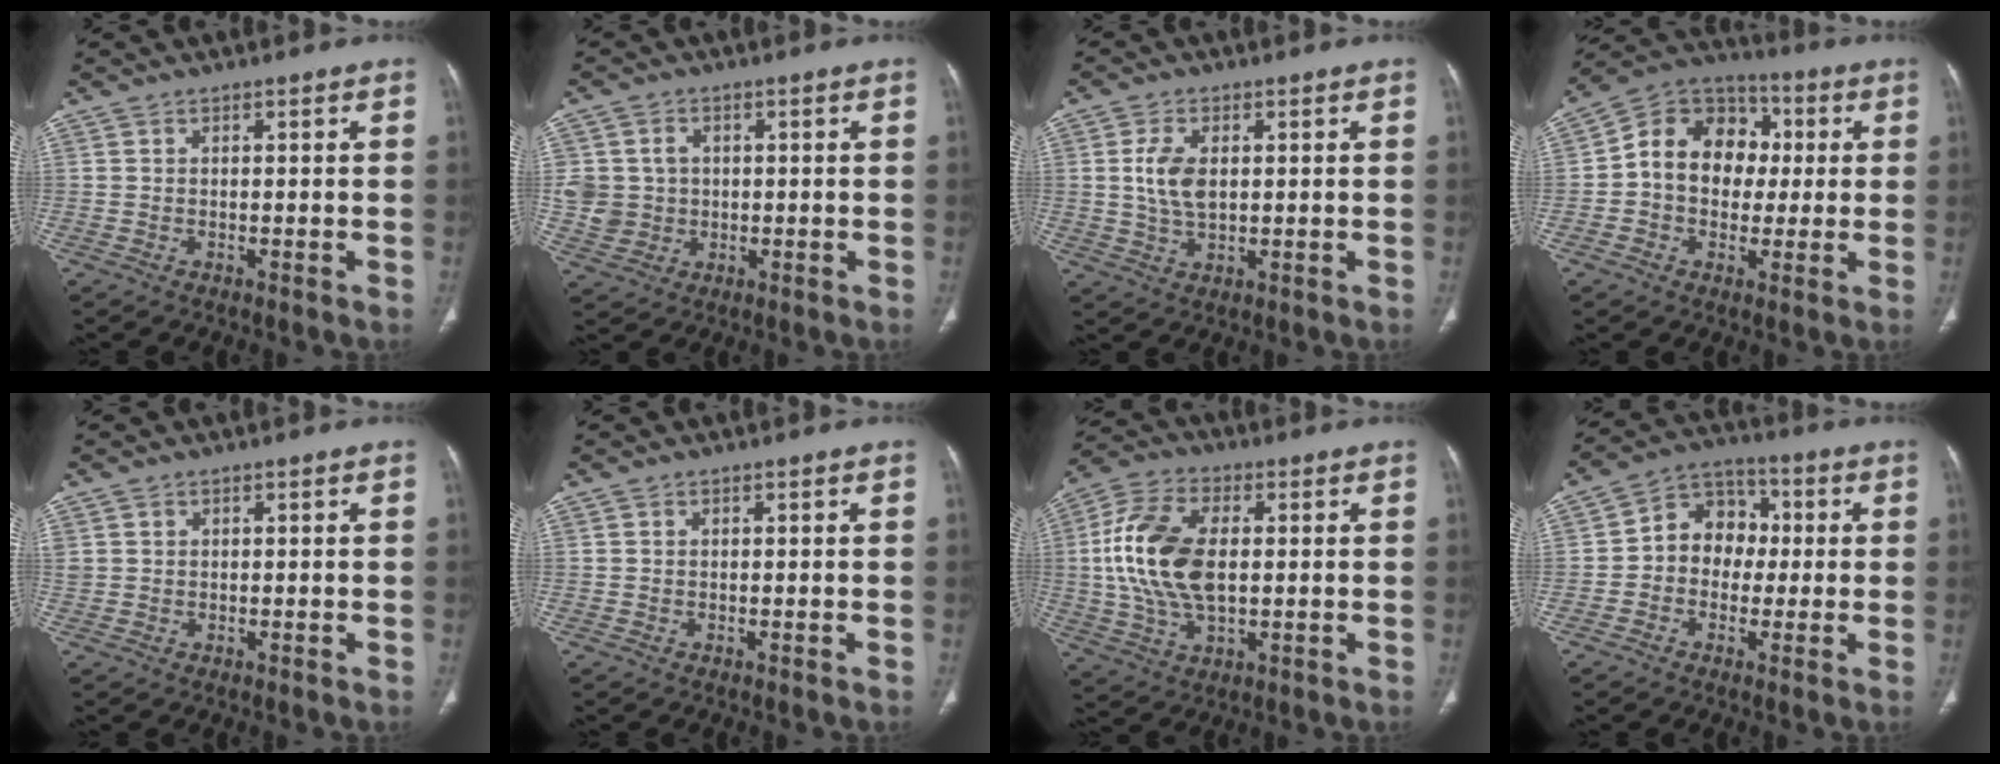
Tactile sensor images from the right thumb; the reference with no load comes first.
{"total": 6.7, "force": [0.2, 6.2, 2.5], "torque": [-0.027, 0.002, 0.010]}
{"total": 6.5, "force": [0.9, 3.7, 5.2], "torque": [-0.104, -0.005, 0.019]}
{"total": 14.4, "force": [0.9, 11.5, 8.7], "torque": [-0.103, 0.032, 0.005]}
{"total": 1.4, "force": [0.6, 1.3, 0.4], "torque": [0.002, 0.002, 0.012]}
{"total": 0.0}
{"total": 16.0, "force": [1.1, 9.1, 13.2], "torque": [-0.271, 0.009, 0.021]}
{"total": 9.7, "force": [0.0, 8.0, 5.4], "torque": [-0.046, 0.032, -0.015]}